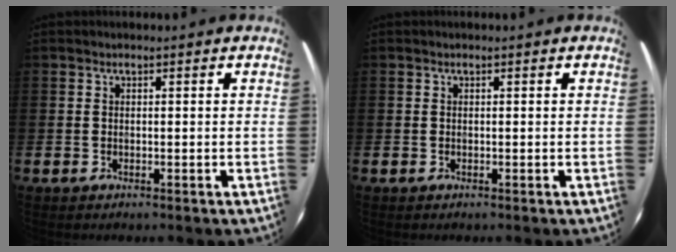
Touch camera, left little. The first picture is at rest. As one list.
[{"total": 0.0}]